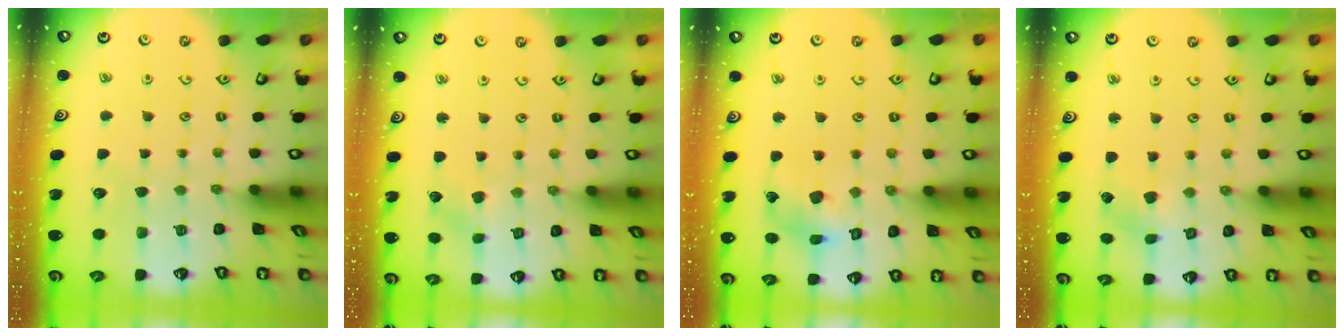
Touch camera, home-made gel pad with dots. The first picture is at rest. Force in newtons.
{"total": 1.8, "press": 1.8, "slide": 0.2}
{"total": 10.5, "press": 10.4, "slide": 1.4}
{"total": 1.5, "press": 1.5, "slide": 0.2}